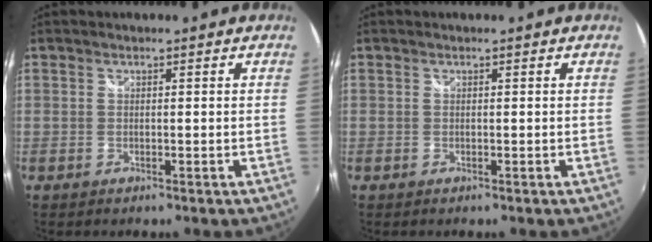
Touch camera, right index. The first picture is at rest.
{"total": 0.0}